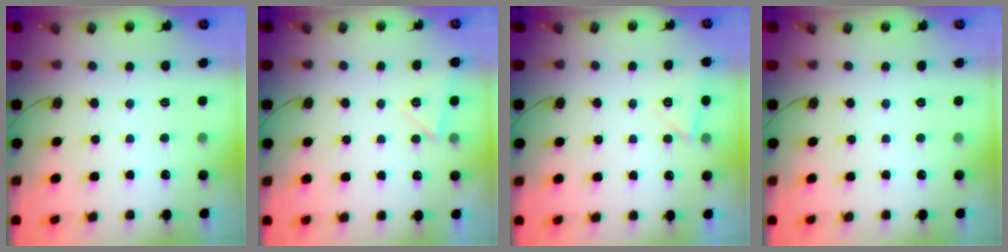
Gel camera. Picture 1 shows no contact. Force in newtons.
{"total": 5.1, "press": 3.4, "slide": 3.8}
{"total": 4.8, "press": 4.3, "slide": 2.1}
{"total": 0.0}